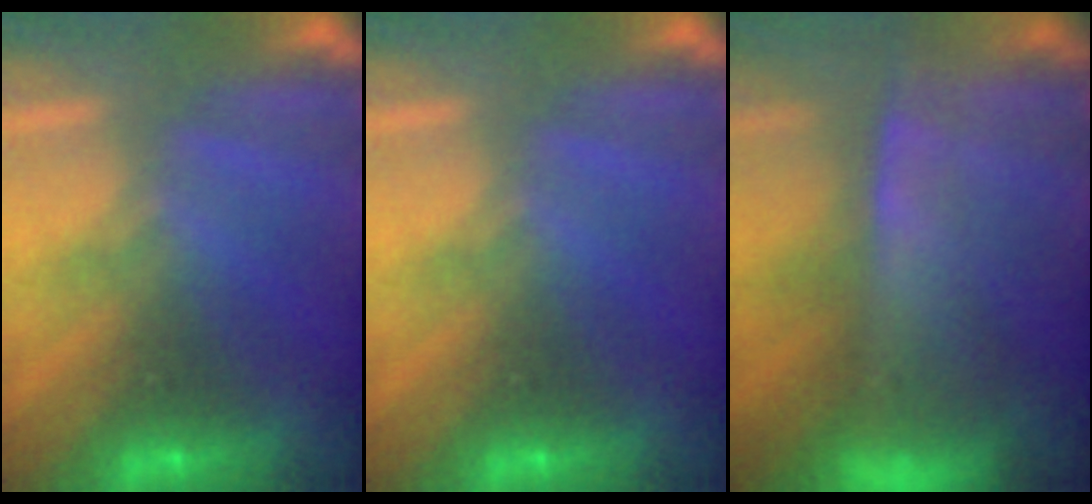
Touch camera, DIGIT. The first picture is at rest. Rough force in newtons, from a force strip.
{"total": 0.0}
{"total": 9.6}